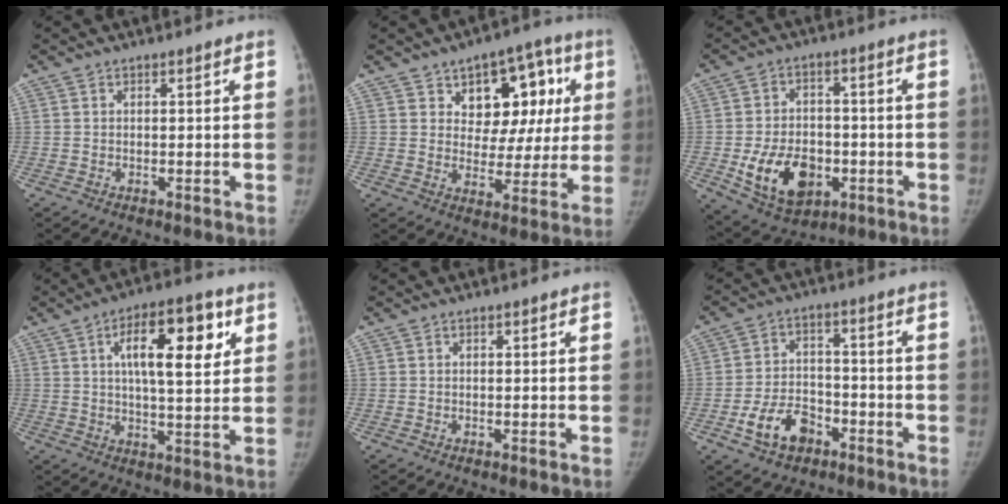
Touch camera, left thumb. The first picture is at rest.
{"total": 14.0, "force": [4.9, 9.4, 9.1], "torque": [-0.060, 0.000, 0.069]}
{"total": 13.7, "force": [-4.0, 9.5, 9.0], "torque": [-0.122, 0.012, -0.053]}
{"total": 14.2, "force": [4.8, 5.3, 12.2], "torque": [-0.163, -0.006, 0.069]}
{"total": 0.0}
{"total": 9.4, "force": [-4.9, 6.3, 5.0], "torque": [-0.073, 0.032, -0.083]}